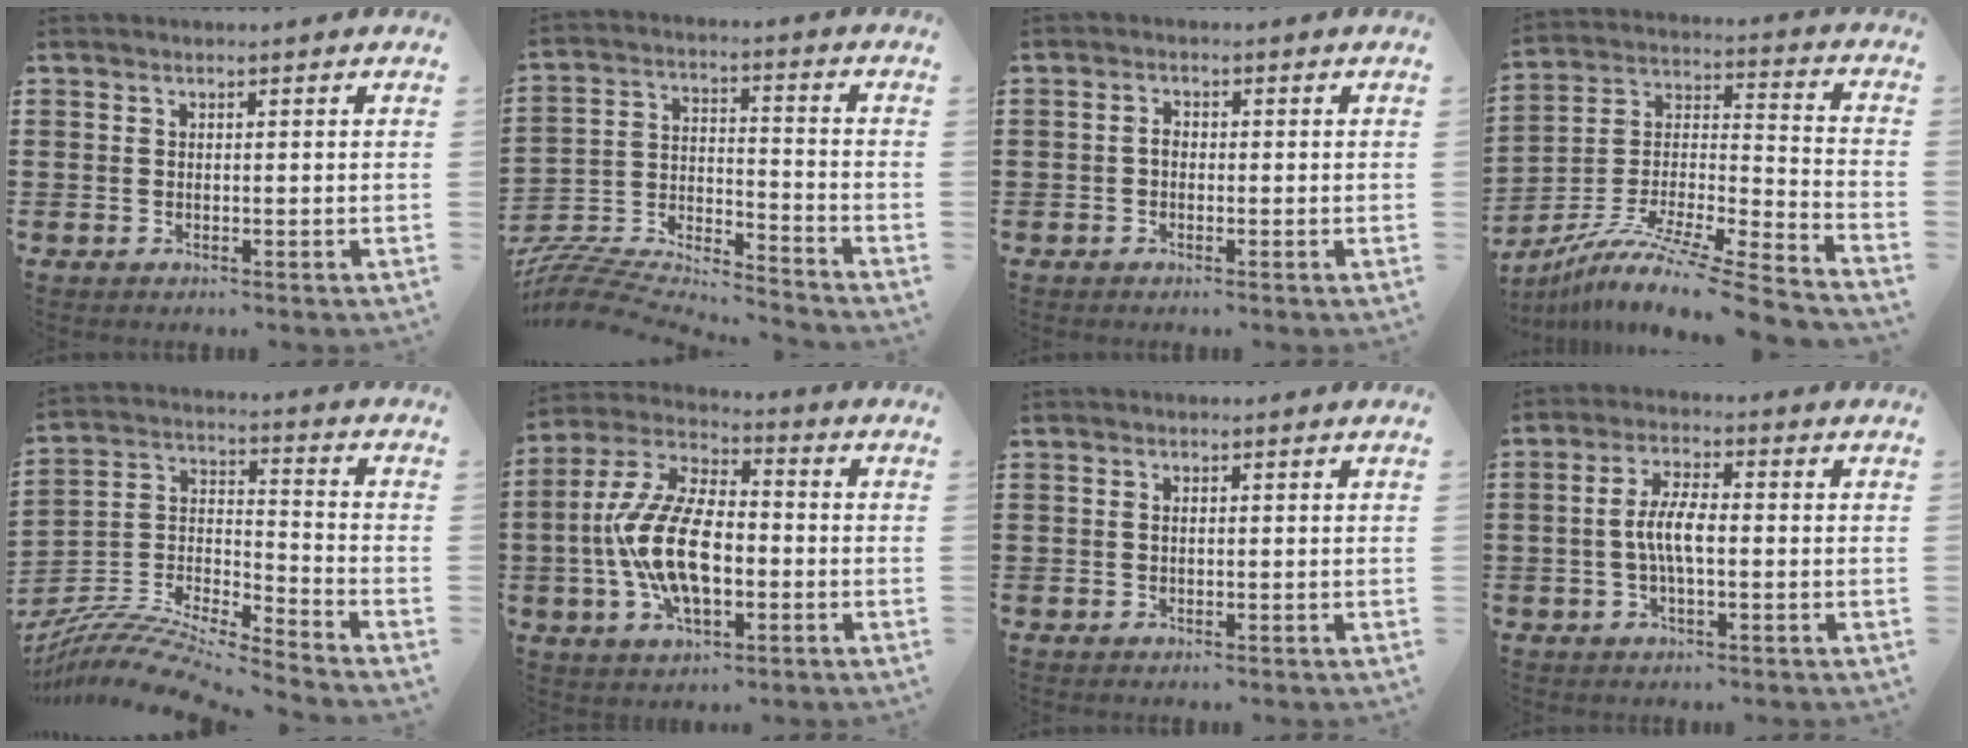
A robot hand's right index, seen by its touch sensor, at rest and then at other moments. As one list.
[{"total": 6.9, "force": [-6.8, 0.8, 0.9], "torque": [-0.033, -0.008, -0.143]}, {"total": 1.6, "force": [-0.4, 1.0, 1.2], "torque": [-0.024, 0.003, -0.008]}, {"total": 11.0, "force": [-9.0, 0.5, 6.3], "torque": [-0.106, 0.007, -0.173]}, {"total": 9.3, "force": [-8.8, 0.9, 2.7], "torque": [-0.061, 0.008, -0.180]}, {"total": 13.2, "force": [-2.2, 6.6, 11.2], "torque": [-0.259, -0.001, -0.047]}, {"total": 0.7, "force": [0.1, 0.4, 0.6], "torque": [-0.014, 0.001, 0.001]}, {"total": 5.6, "force": [-0.6, 1.8, 5.2], "torque": [-0.107, 0.001, -0.016]}]